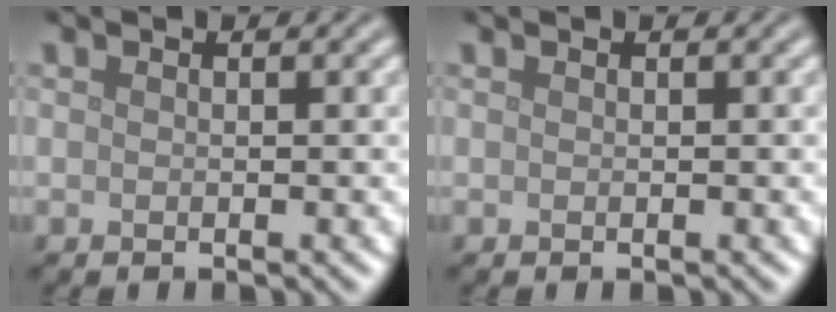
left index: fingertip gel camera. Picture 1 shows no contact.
{"total": 0.0}